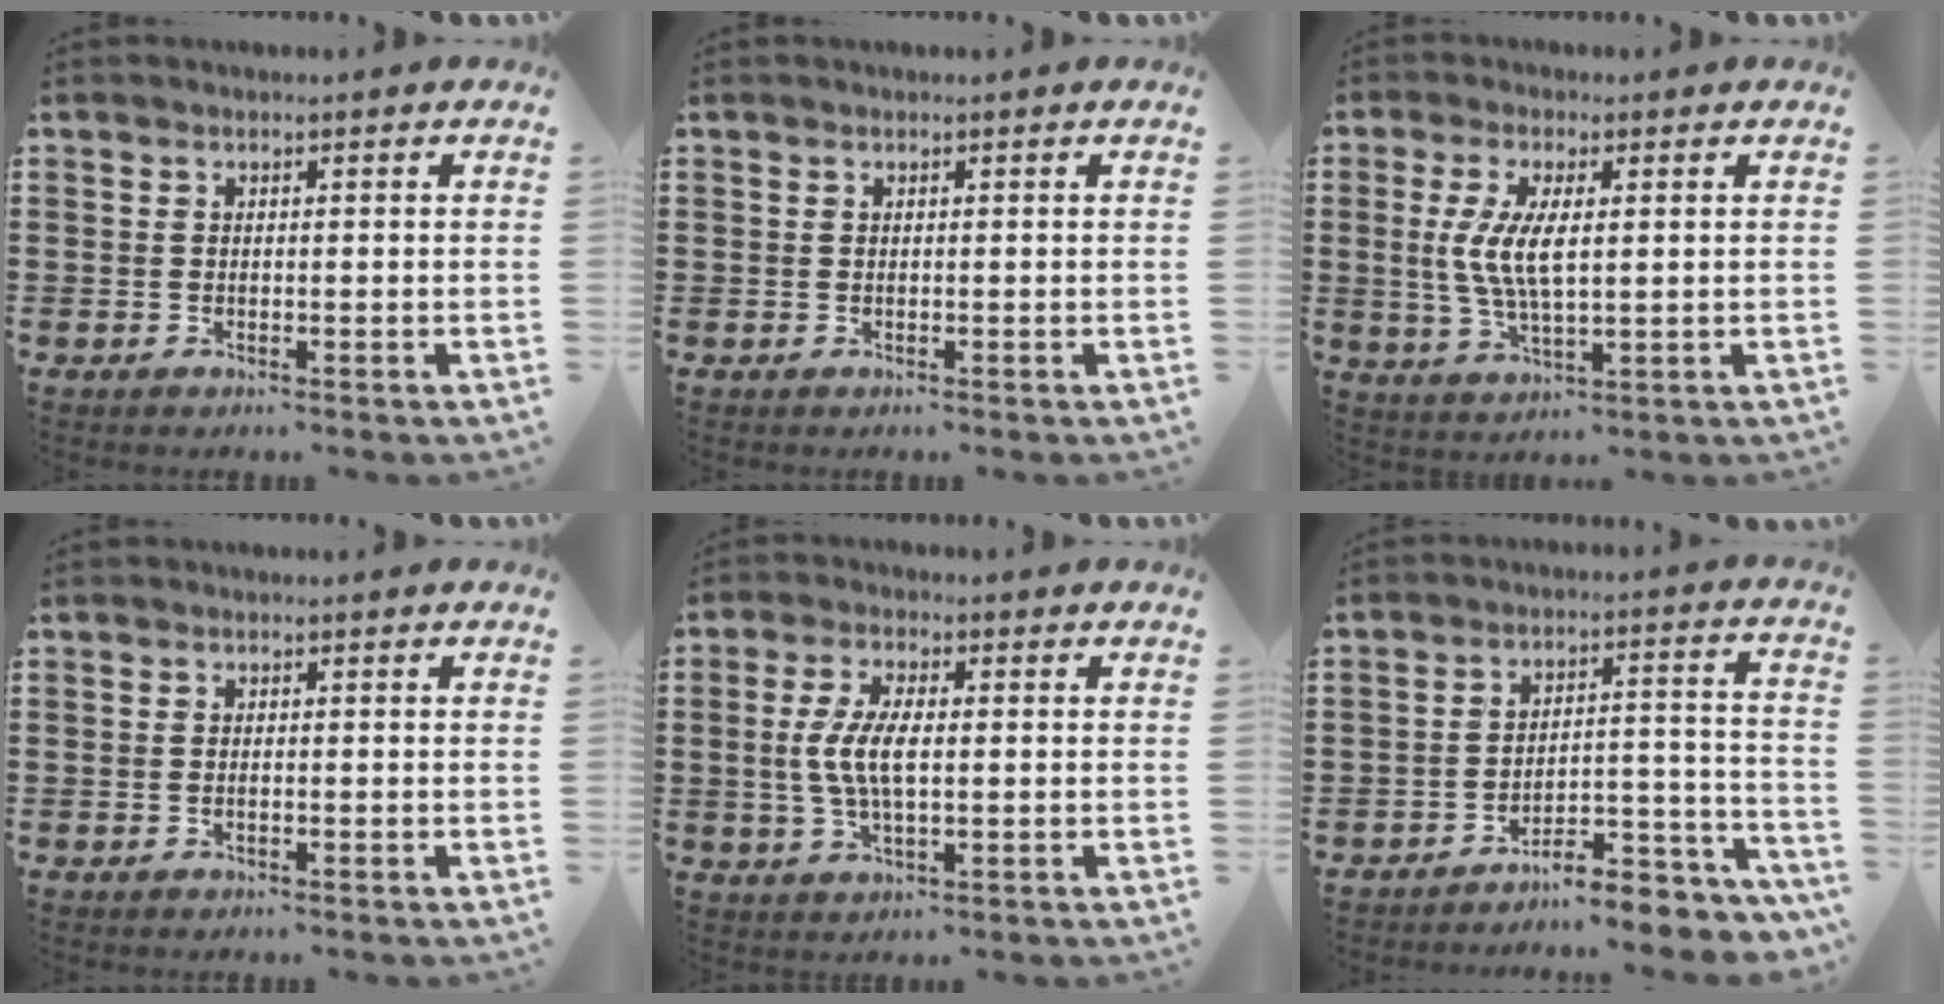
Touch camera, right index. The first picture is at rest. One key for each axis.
{"total": 0.0}
{"total": 6.7, "fx": 0.7, "fy": 2.3, "fz": 6.2, "tx": -0.142, "ty": -0.002, "tz": 0.005}
{"total": 0.5, "fx": -0.2, "fy": 0.2, "fz": 0.5, "tx": -0.010, "ty": -0.003, "tz": -0.003}
{"total": 6.4, "fx": -0.1, "fy": 2.3, "fz": 6.0, "tx": -0.139, "ty": -0.004, "tz": -0.012}
{"total": 6.3, "fx": -6.0, "fy": 0.9, "fz": 1.8, "tx": -0.023, "ty": 0.010, "tz": -0.117}